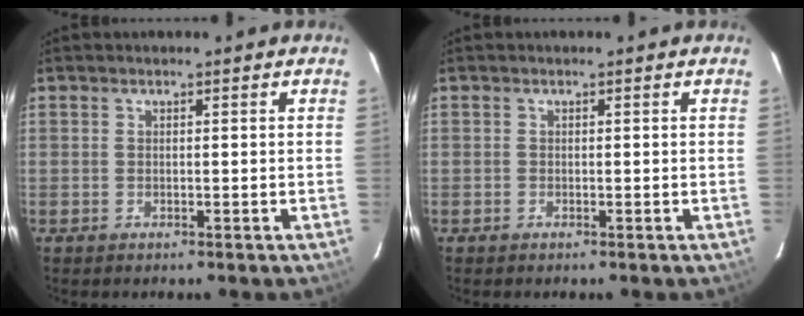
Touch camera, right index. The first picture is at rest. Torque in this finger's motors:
{"motor_torque": [0.03, -0.03, 0.04, 0.00]}